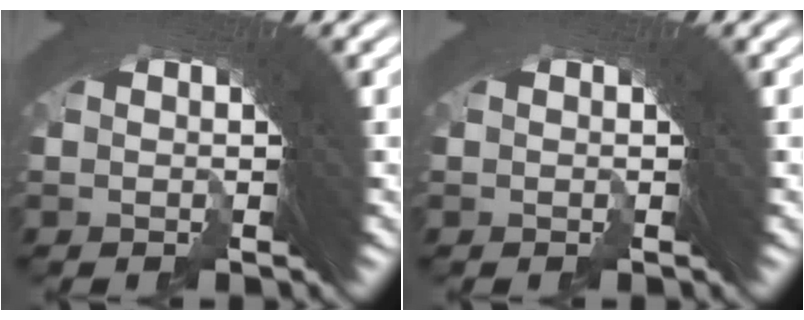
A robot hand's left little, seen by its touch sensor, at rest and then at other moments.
{"total": 0.0}